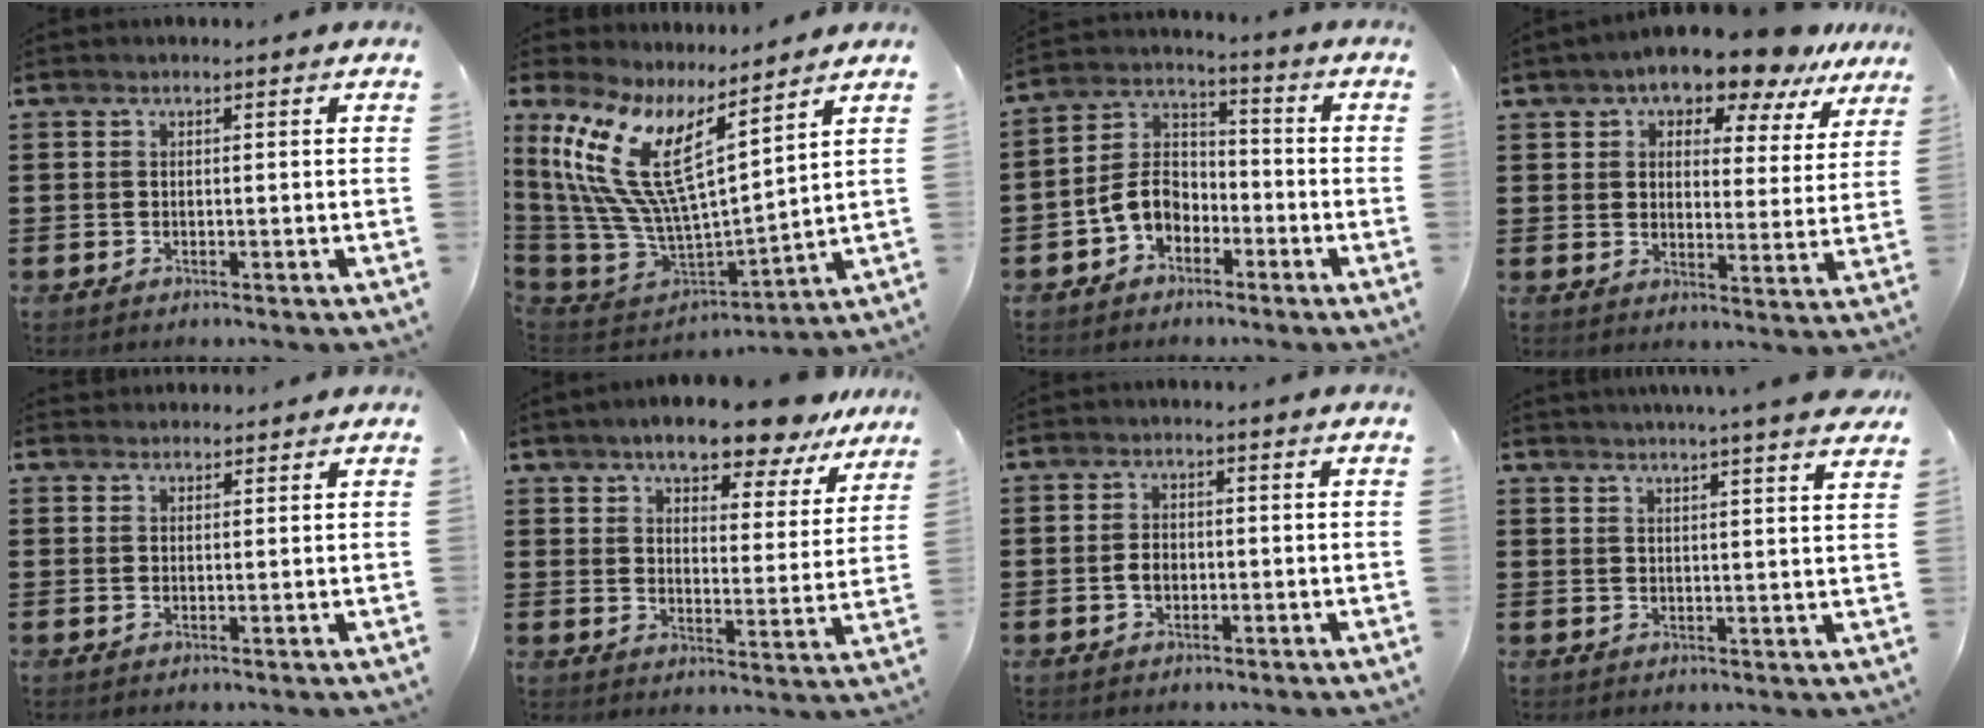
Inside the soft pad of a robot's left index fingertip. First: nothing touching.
{"total": 14.8, "force": [6.8, 5.7, 11.9], "torque": [-0.294, -0.052, 0.112]}
{"total": 6.4, "force": [-3.1, 4.5, 3.2], "torque": [-0.091, 0.007, -0.070]}
{"total": 8.8, "force": [7.5, 2.4, 3.9], "torque": [-0.082, -0.029, 0.131]}
{"total": 1.6, "force": [1.6, 0.3, 0.0], "torque": [-0.003, 0.002, 0.032]}
{"total": 8.9, "force": [7.8, 1.4, 4.0], "torque": [-0.089, -0.029, 0.137]}
{"total": 2.3, "force": [-0.4, 1.5, 1.7], "torque": [-0.044, 0.002, -0.010]}
{"total": 4.0, "force": [3.7, -1.0, 1.1], "torque": [-0.026, -0.022, 0.062]}